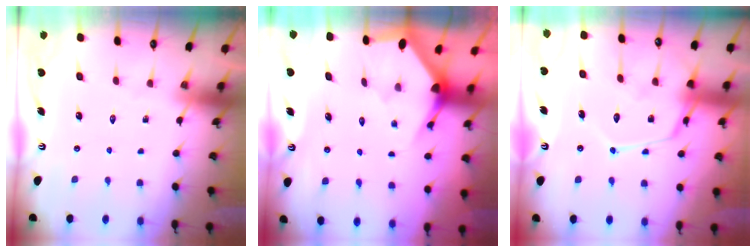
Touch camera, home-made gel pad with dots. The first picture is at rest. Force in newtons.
{"total": 2.9, "press": 2.9, "slide": 0.1}
{"total": 13.8, "press": 13.8, "slide": 1.3}